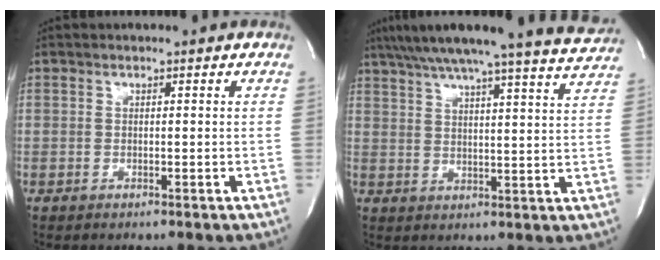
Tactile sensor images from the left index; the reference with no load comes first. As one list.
[{"total": 19.6, "force": [17.8, -0.4, 8.1], "torque": [-0.132, -0.024, 0.229]}]